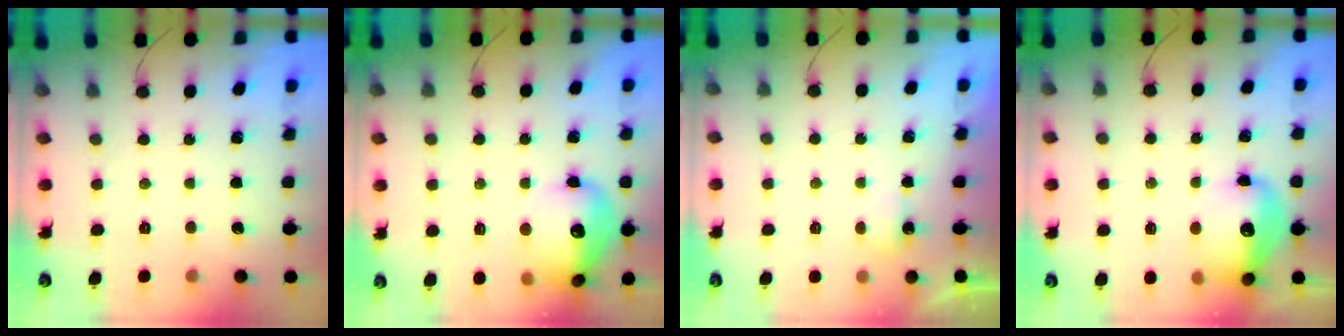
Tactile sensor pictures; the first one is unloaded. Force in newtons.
{"total": 15.2, "press": 15.0, "slide": 2.0}
{"total": 2.3, "press": 2.2, "slide": 0.6}
{"total": 13.7, "press": 13.2, "slide": 3.8}